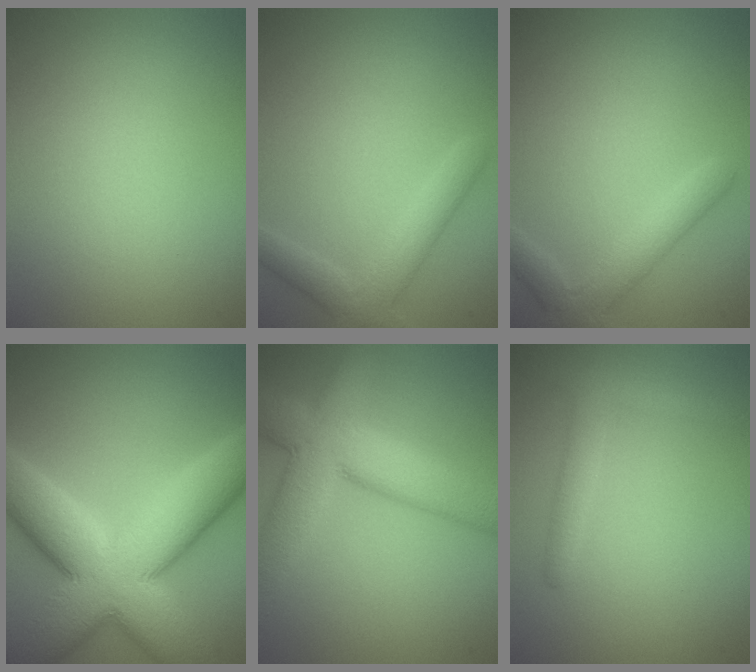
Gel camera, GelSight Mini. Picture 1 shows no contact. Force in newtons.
{"total": 3.2, "press": 3.2, "slide": 0.1}
{"total": 3.0, "press": 3.0, "slide": 0.2}
{"total": 13.0, "press": 13.0, "slide": 0.8}
{"total": 8.4, "press": 8.4, "slide": 0.6}
{"total": 2.2, "press": 2.1, "slide": 0.2}